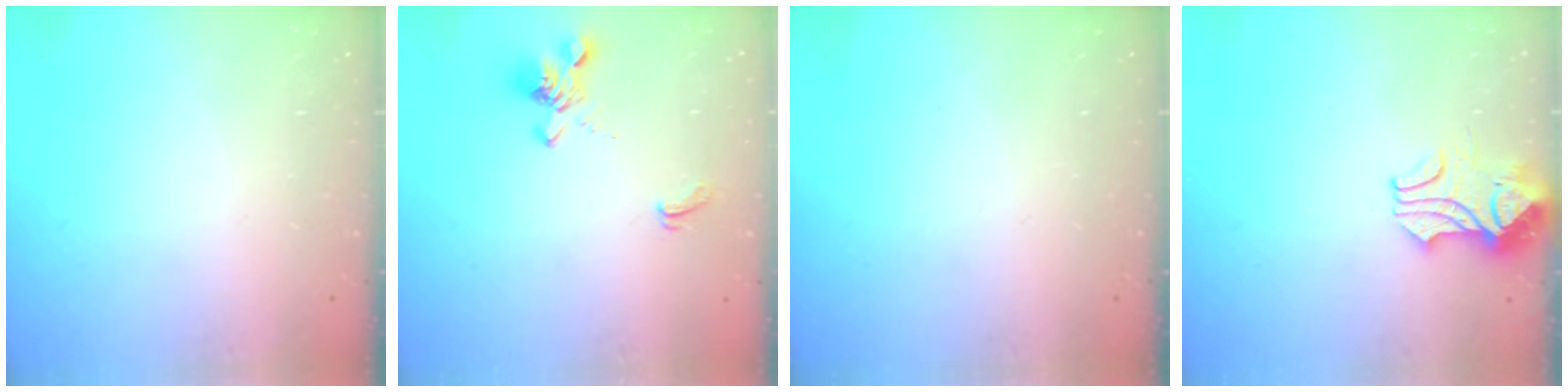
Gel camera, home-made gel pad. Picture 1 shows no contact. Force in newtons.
{"total": 2.4, "press": 2.0, "slide": 1.2}
{"total": 0.0}
{"total": 2.4, "press": 2.2, "slide": 1.0}